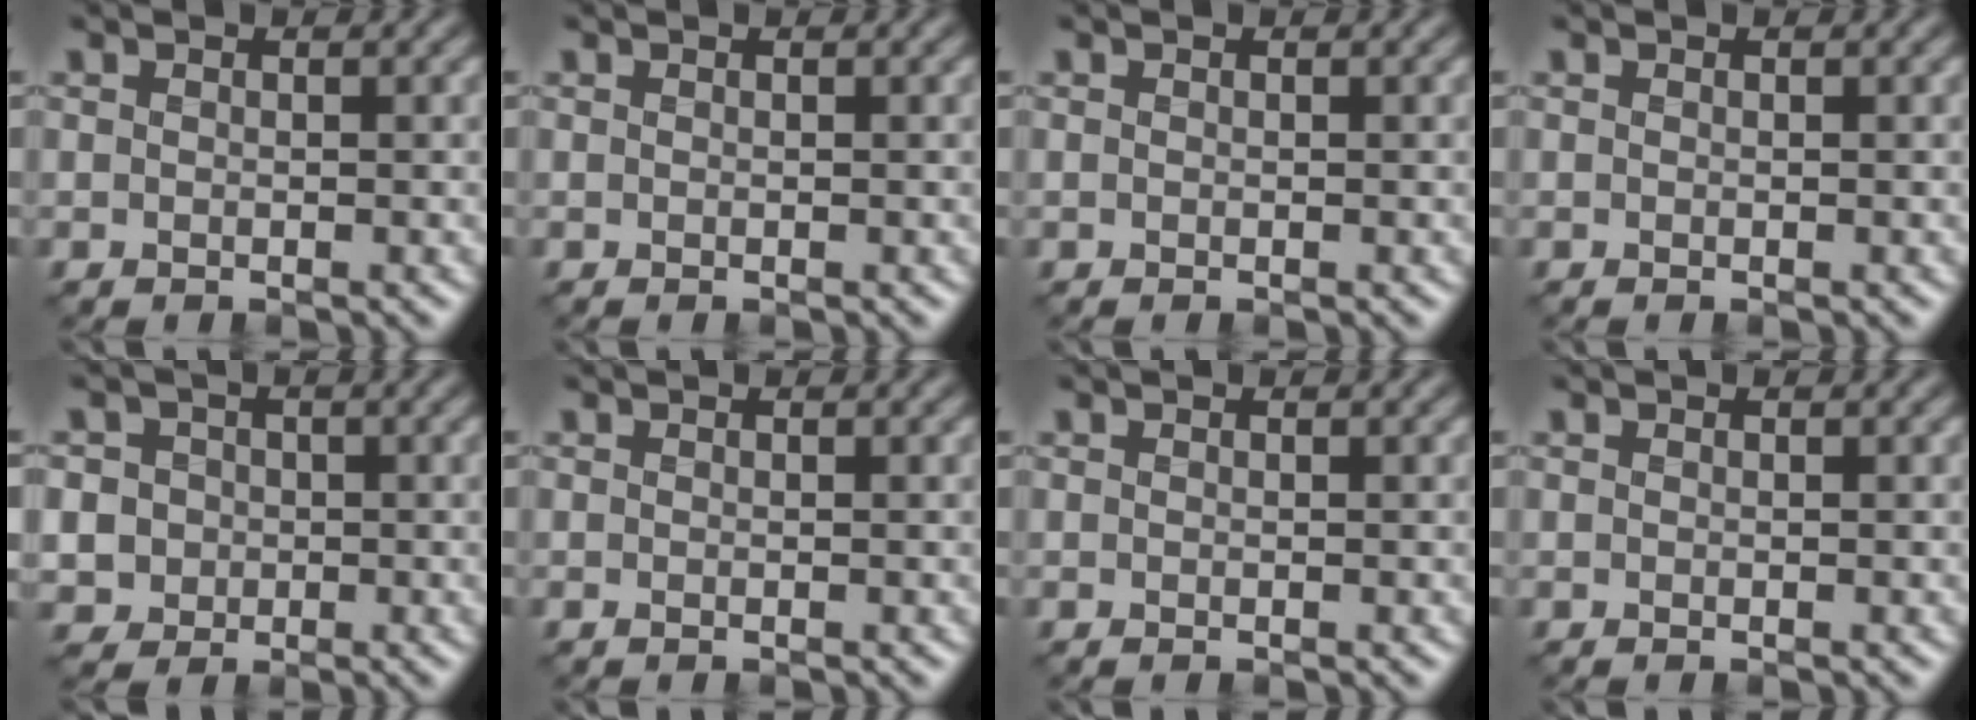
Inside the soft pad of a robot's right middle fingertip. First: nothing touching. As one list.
[{"total": 0.0}, {"total": 0.0}, {"total": 0.0}, {"total": 6.4, "force": [0.0, 6.1, 2.0], "torque": [-0.050, 0.022, -0.020]}, {"total": 0.0}, {"total": 0.0}, {"total": 0.0}]